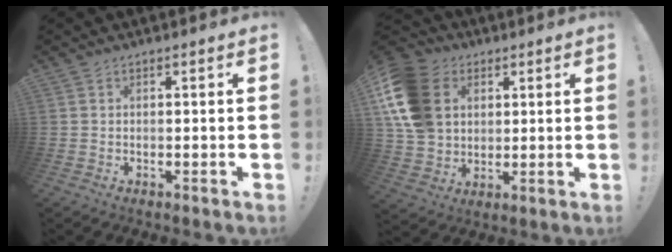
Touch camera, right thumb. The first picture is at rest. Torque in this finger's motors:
{"motor_torque": [1.57, 2.97, 1.42, 0.23, 0.17]}